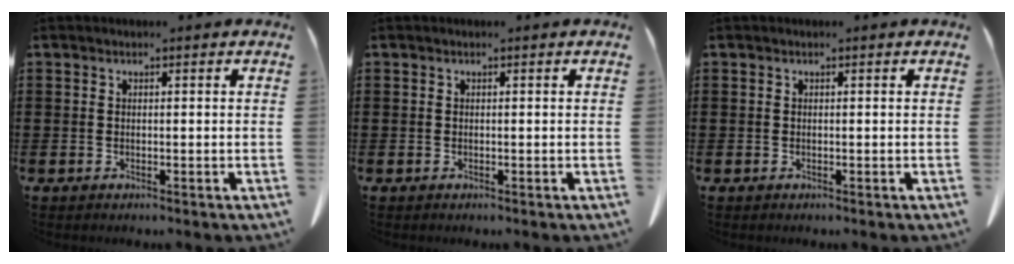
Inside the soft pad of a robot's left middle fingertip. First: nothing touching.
{"total": 0.0}
{"total": 0.0}